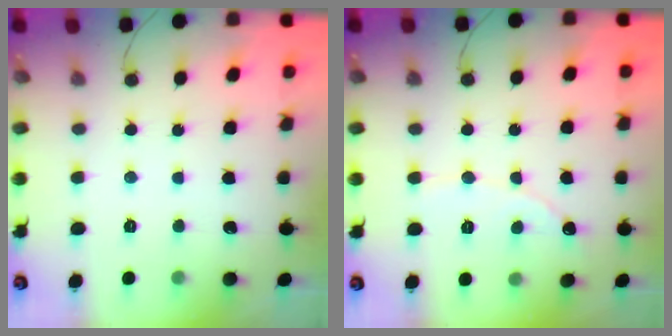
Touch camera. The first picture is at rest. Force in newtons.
{"total": 2.3, "press": 2.3, "slide": 0.2}